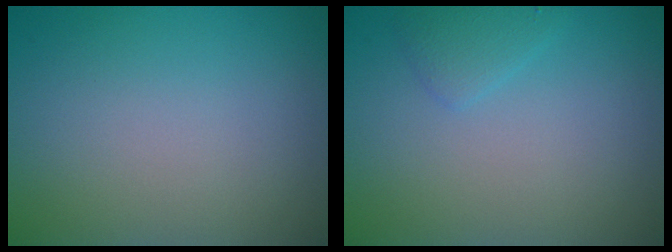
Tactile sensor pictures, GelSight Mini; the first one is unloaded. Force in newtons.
{"total": 1.4, "press": 1.4, "slide": 0.0}